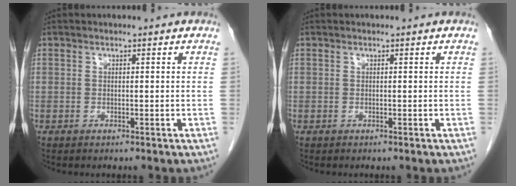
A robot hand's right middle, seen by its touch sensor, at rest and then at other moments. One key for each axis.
{"total": 0.0}